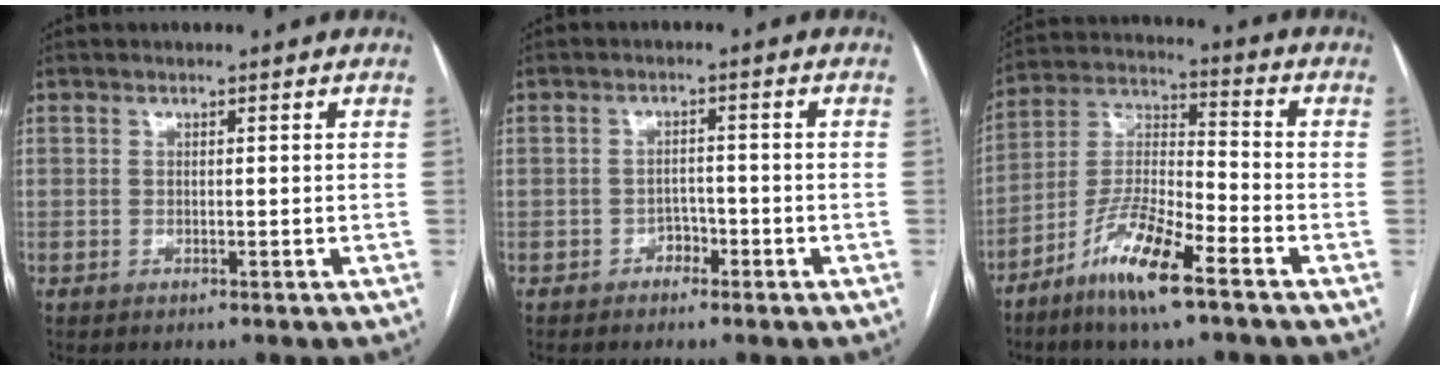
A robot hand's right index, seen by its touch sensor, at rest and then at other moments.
{"total": 2.1, "force": [-1.4, 1.3, 0.8], "torque": [-0.006, 0.008, -0.024]}
{"total": 12.2, "force": [-7.5, 1.6, 9.5], "torque": [-0.192, -0.017, -0.147]}